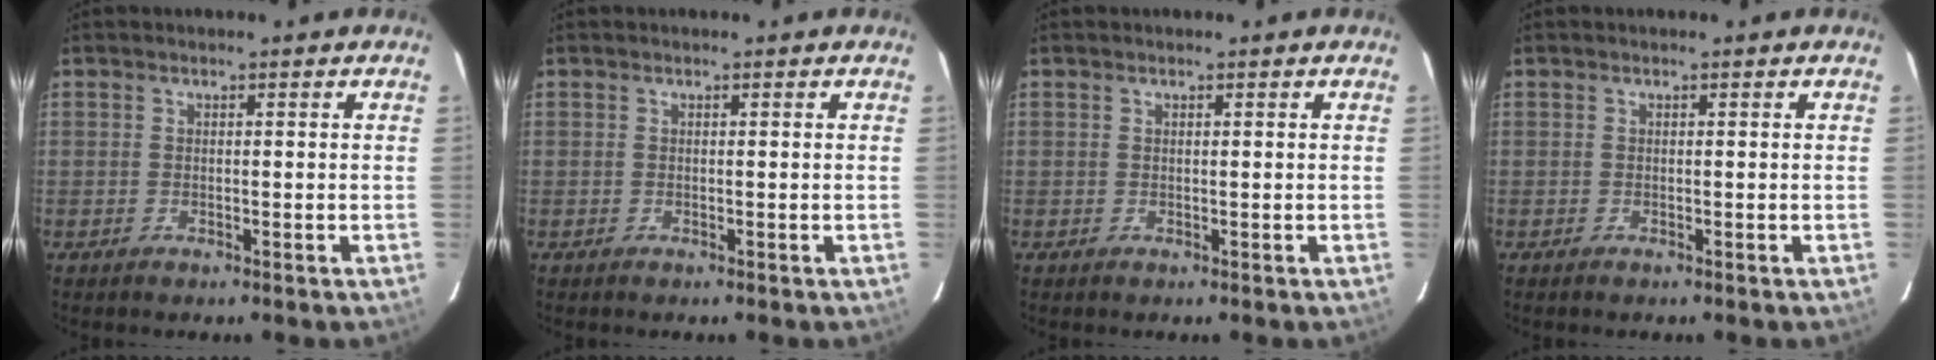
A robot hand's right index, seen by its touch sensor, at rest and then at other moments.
{"total": 0.0}
{"total": 0.0}
{"total": 0.0}